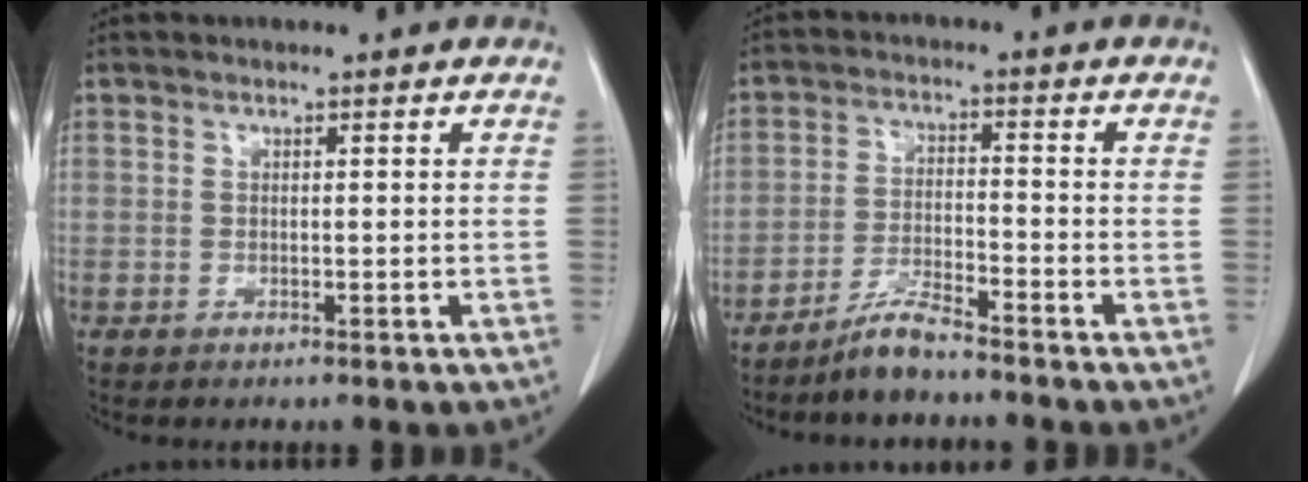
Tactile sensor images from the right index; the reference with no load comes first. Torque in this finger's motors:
{"motor_torque": [0.20, -0.20, 0.14, 0.06]}